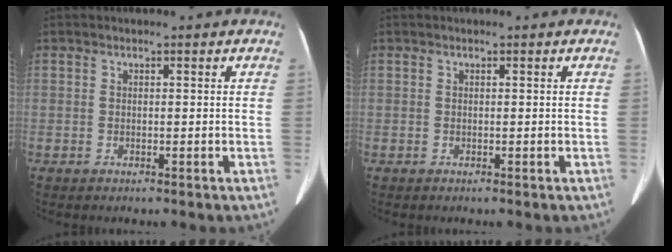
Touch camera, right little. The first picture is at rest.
{"total": 0.0}